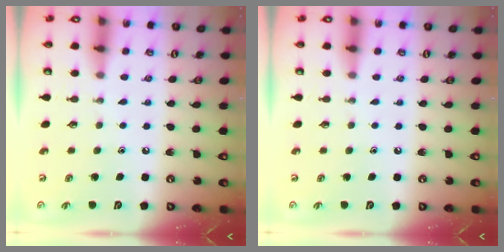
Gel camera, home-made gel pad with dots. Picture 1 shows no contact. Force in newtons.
{"total": 0.0}